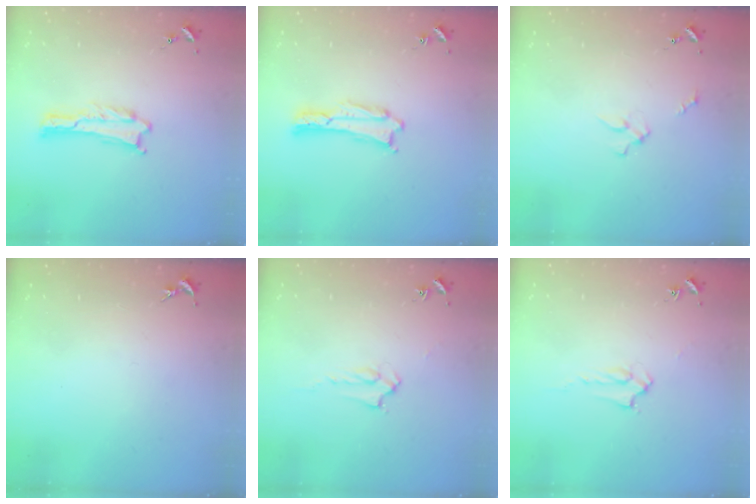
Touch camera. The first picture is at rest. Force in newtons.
{"total": 0.7, "press": 0.7, "slide": 0.1}
{"total": 2.3, "press": 2.2, "slide": 0.3}
{"total": 0.0}
{"total": 2.0, "press": 2.0, "slide": 0.2}
{"total": 2.0, "press": 2.0, "slide": 0.2}